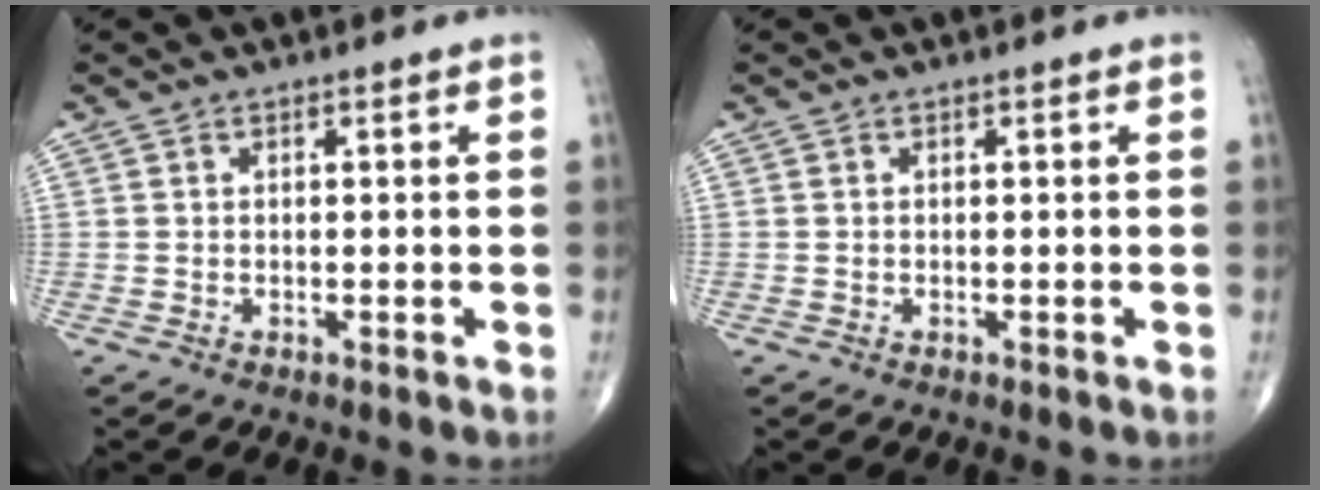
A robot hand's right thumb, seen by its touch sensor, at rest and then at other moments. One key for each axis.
{"total": 0.0}